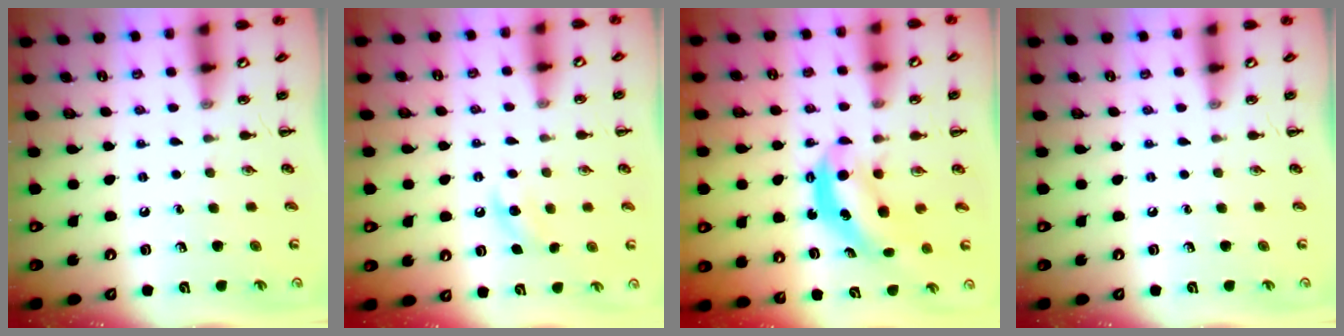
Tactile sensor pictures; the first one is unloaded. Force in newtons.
{"total": 6.4, "press": 6.2, "slide": 1.6}
{"total": 5.8, "press": 5.8, "slide": 0.5}
{"total": 0.0}